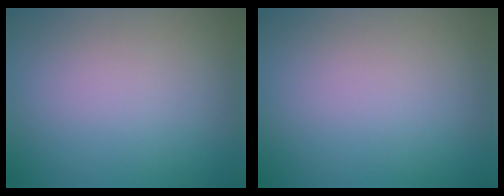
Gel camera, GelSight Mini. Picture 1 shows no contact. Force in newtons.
{"total": 0.0}